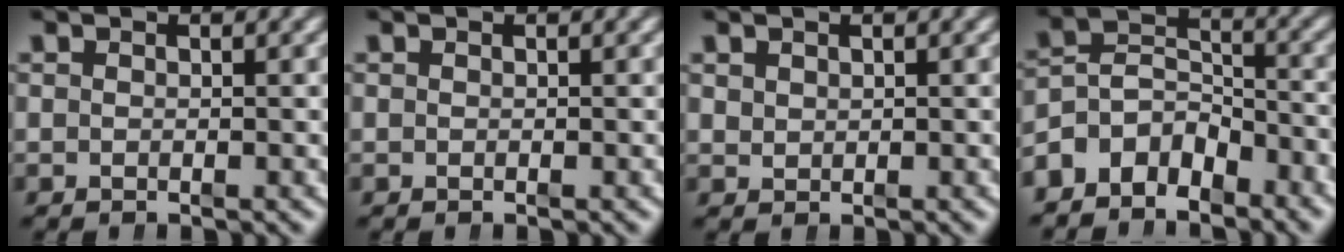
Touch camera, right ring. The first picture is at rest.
{"total": 0.0}
{"total": 0.7, "force": [0.6, 0.0, 0.1], "torque": [0.001, -0.006, 0.024]}
{"total": 9.3, "force": [-4.0, 7.3, 4.1], "torque": [-0.073, -0.034, -0.072]}